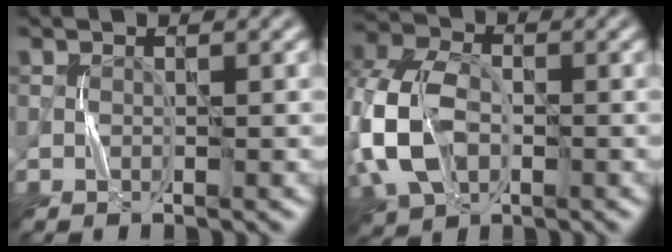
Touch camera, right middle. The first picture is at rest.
{"total": 8.8, "force": [-1.5, 6.2, 6.1], "torque": [-0.163, 0.002, -0.043]}